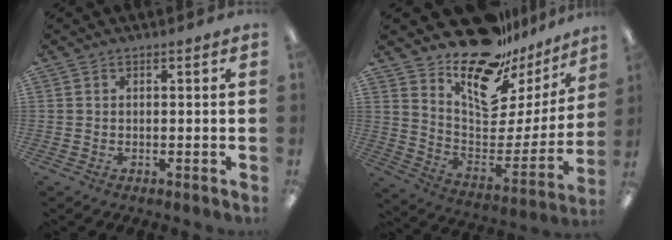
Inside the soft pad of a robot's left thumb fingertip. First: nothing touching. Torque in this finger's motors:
{"motor_torque": [1.43, 1.50, 1.10, -1.74, 0.20]}